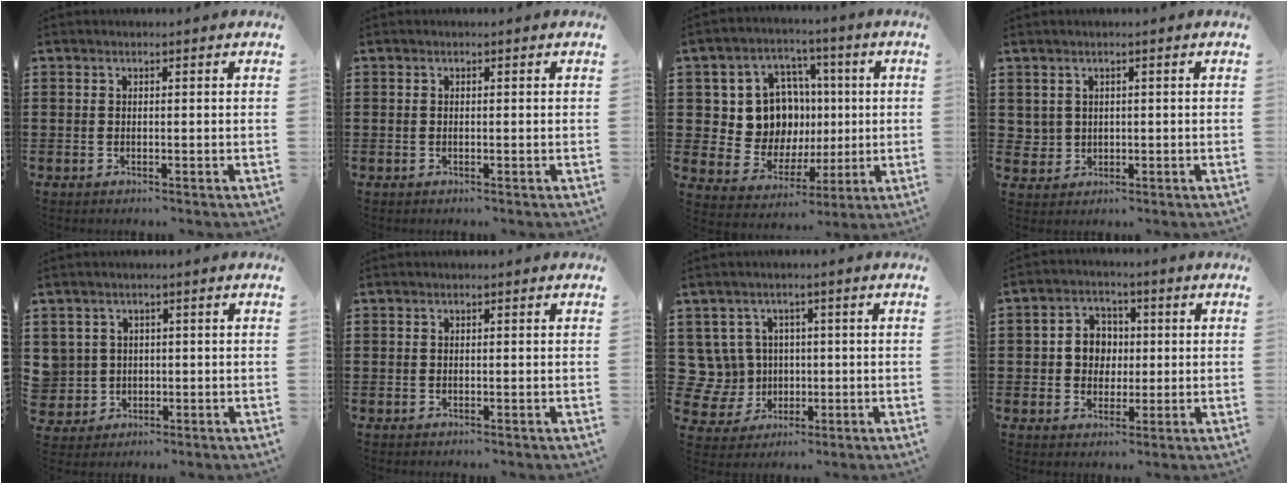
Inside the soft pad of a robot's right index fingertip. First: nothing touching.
{"total": 0.0}
{"total": 11.0, "force": [1.6, 9.9, 4.7], "torque": [-0.100, 0.003, 0.041]}
{"total": 1.8, "force": [0.7, 1.6, 0.3], "torque": [-0.015, 0.007, 0.014]}
{"total": 3.0, "force": [0.4, 3.0, 0.1], "torque": [-0.019, 0.009, 0.007]}
{"total": 0.0}
{"total": 6.8, "force": [0.9, 6.6, 1.7], "torque": [-0.094, 0.001, 0.017]}
{"total": 5.0, "force": [0.0, 4.6, 1.8], "torque": [-0.044, 0.012, -0.005]}